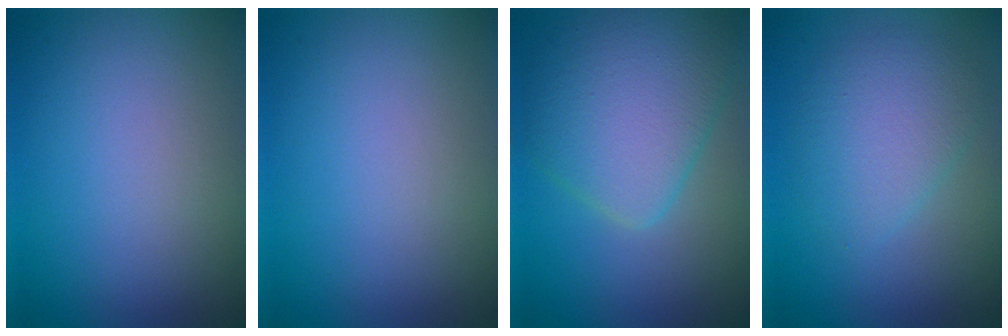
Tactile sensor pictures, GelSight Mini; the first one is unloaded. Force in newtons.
{"total": 0.0}
{"total": 6.5, "press": 6.5, "slide": 0.2}
{"total": 3.7, "press": 3.7, "slide": 0.1}